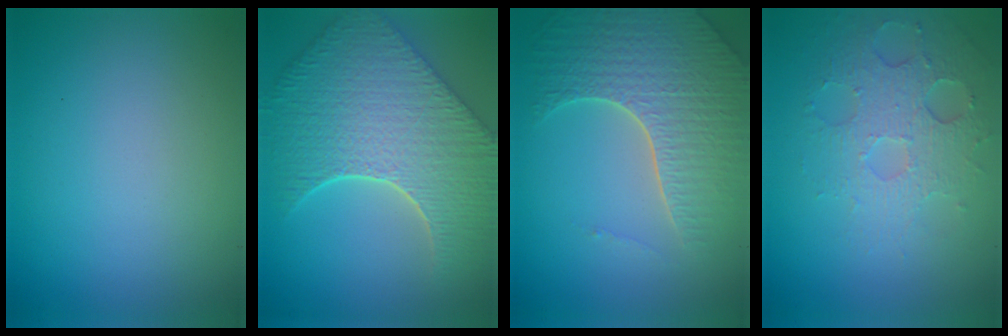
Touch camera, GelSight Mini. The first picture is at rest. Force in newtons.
{"total": 9.7, "press": 7.0, "slide": 6.7}
{"total": 7.1, "press": 5.3, "slide": 4.6}
{"total": 3.5, "press": 3.2, "slide": 1.5}